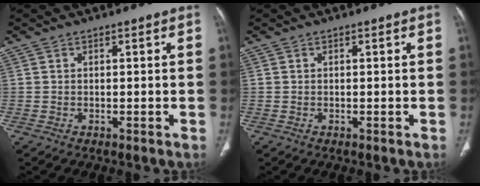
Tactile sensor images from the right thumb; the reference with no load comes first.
{"total": 0.0}